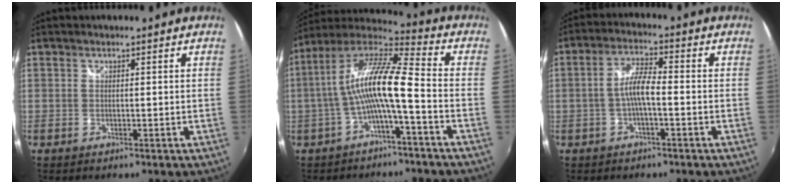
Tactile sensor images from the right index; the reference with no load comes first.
{"total": 12.9, "force": [-2.5, 1.5, 12.6], "torque": [-0.247, 0.017, -0.049]}
{"total": 6.5, "force": [-2.1, 1.3, 6.0], "torque": [-0.130, 0.015, -0.039]}